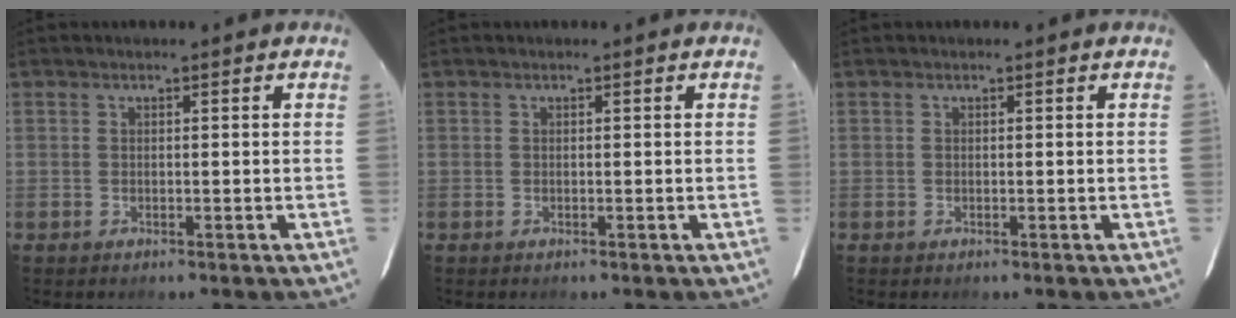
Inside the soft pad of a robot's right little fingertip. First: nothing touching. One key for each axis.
{"total": 0.0}
{"total": 0.0}